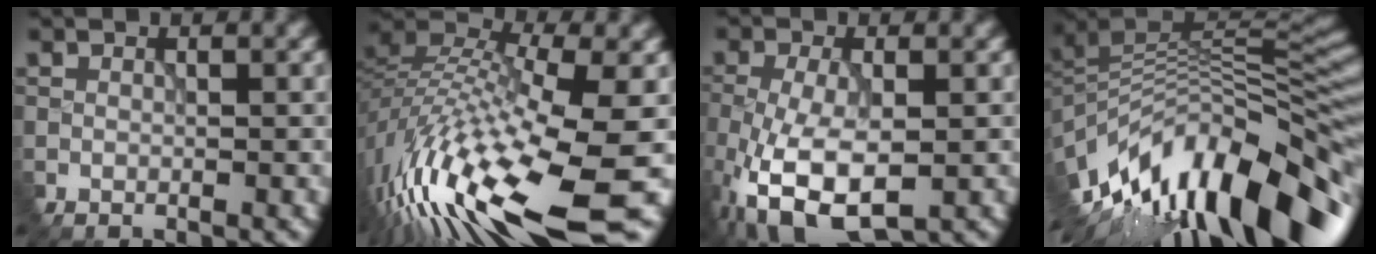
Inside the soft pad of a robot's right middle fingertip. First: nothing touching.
{"total": 15.0, "force": [-6.8, 4.2, 12.7], "torque": [-0.269, 0.014, -0.123]}
{"total": 7.9, "force": [-3.2, 3.5, 6.3], "torque": [-0.154, -0.013, -0.048]}
{"total": 14.3, "force": [-6.3, 5.9, 11.3], "torque": [-0.199, 0.018, -0.107]}